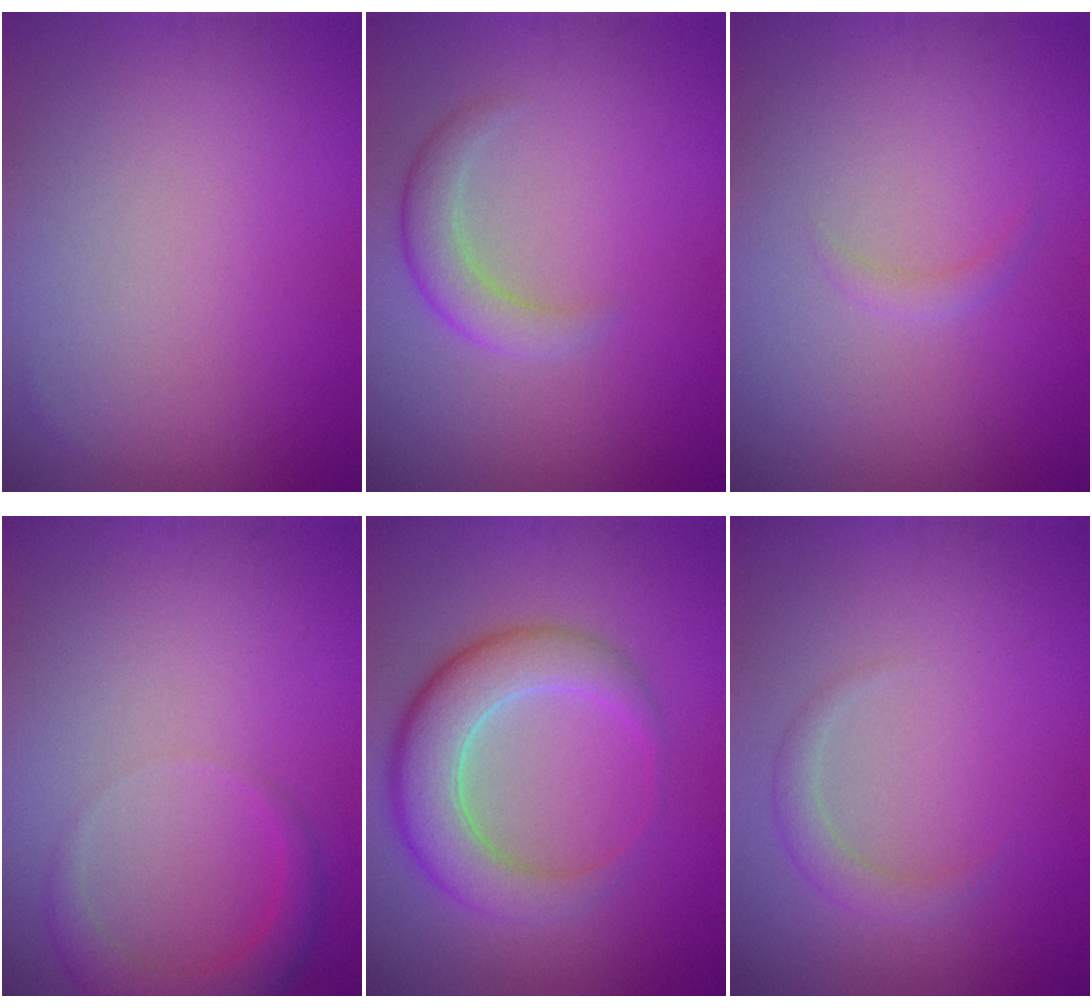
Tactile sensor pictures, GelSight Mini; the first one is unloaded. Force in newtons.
{"total": 2.6, "press": 2.6, "slide": 0.0}
{"total": 0.8, "press": 0.8, "slide": 0.0}
{"total": 2.7, "press": 2.6, "slide": 0.3}
{"total": 6.3, "press": 6.2, "slide": 0.3}
{"total": 1.6, "press": 1.6, "slide": 0.1}